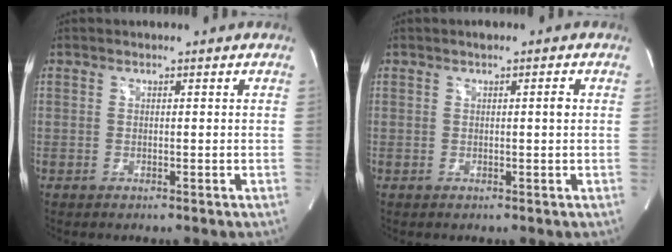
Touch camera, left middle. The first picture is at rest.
{"total": 1.4, "force": [0.3, 0.0, 1.4], "torque": [-0.024, 0.004, 0.006]}